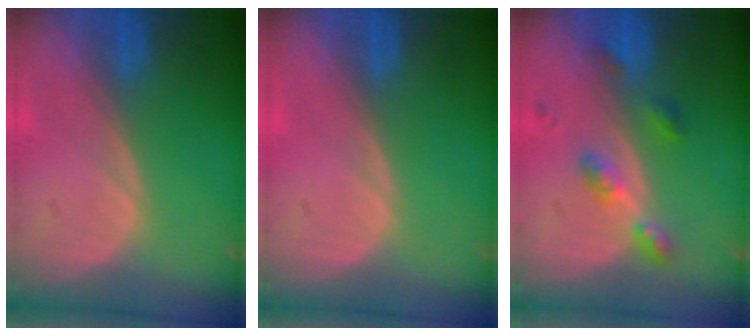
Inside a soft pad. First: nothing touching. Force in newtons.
{"total": 0.0}
{"total": 4.6, "press": 4.3, "slide": 1.7}